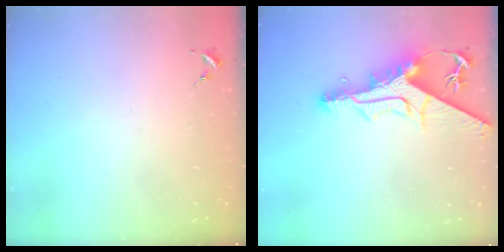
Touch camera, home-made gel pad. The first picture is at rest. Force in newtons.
{"total": 12.7, "press": 12.7, "slide": 1.2}